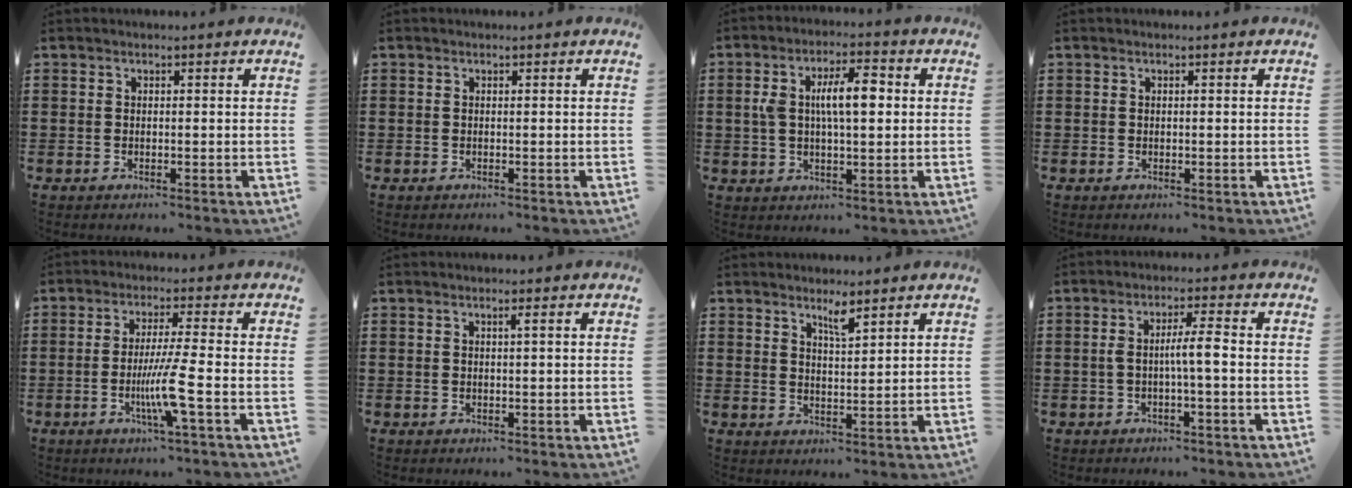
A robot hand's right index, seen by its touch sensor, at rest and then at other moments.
{"total": 0.0}
{"total": 7.9, "force": [1.0, 2.9, 7.3], "torque": [-0.156, 0.009, 0.009]}
{"total": 0.0}
{"total": 7.1, "force": [-2.3, -0.5, 6.7], "torque": [-0.125, -0.019, -0.043]}
{"total": 0.9, "force": [0.3, -0.1, 0.9], "torque": [-0.015, -0.001, 0.005]}
{"total": 3.0, "force": [2.3, 0.4, 1.8], "torque": [-0.032, 0.000, 0.038]}
{"total": 4.2, "force": [-0.5, 0.4, 4.2], "torque": [-0.077, 0.003, -0.013]}